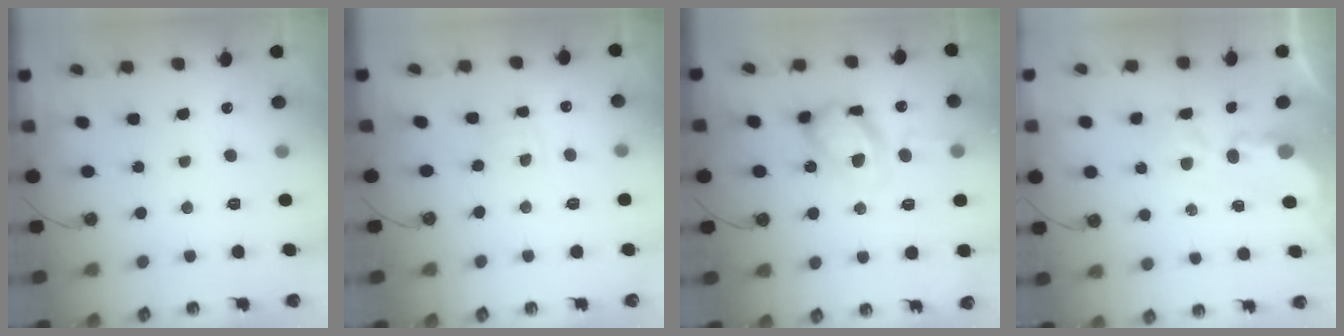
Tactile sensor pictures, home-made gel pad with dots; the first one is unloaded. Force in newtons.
{"total": 4.9, "press": 4.9, "slide": 0.6}
{"total": 15.8, "press": 15.7, "slide": 1.6}
{"total": 3.9, "press": 3.9, "slide": 0.1}